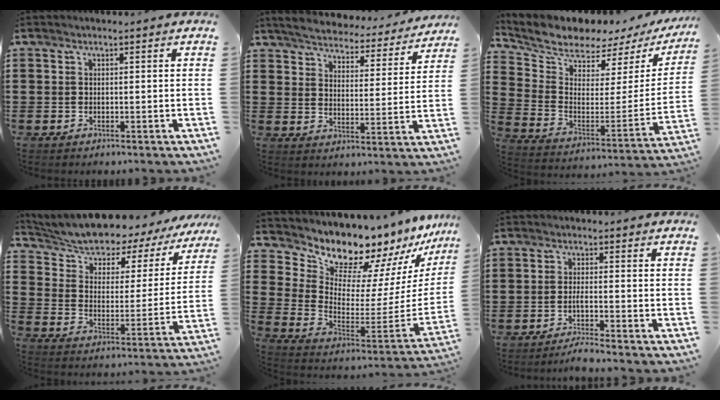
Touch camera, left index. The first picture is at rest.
{"total": 4.7, "force": [4.6, 0.0, 0.7], "torque": [-0.041, -0.036, 0.076]}
{"total": 6.4, "force": [6.0, 1.6, 1.3], "torque": [-0.067, -0.055, 0.102]}
{"total": 5.7, "force": [5.4, 1.4, 1.3], "torque": [-0.060, -0.050, 0.087]}
{"total": 10.7, "force": [10.4, 2.0, 1.3], "torque": [-0.047, -0.113, 0.176]}
{"total": 2.5, "force": [-1.9, -0.3, 1.6], "torque": [-0.029, 0.002, -0.037]}